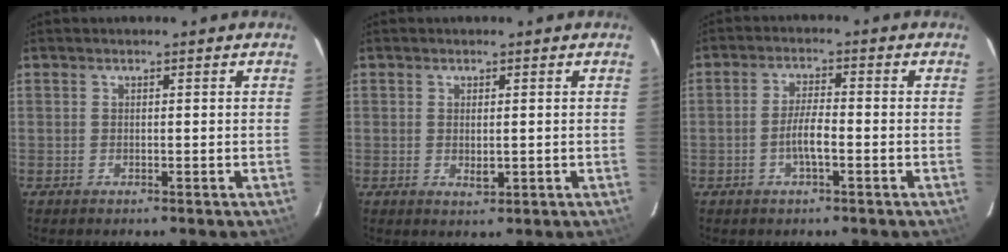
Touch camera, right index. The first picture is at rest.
{"total": 2.3, "force": [-0.2, 1.0, 2.1], "torque": [-0.035, -0.003, 0.000]}
{"total": 4.4, "force": [-1.6, 0.8, 4.1], "torque": [-0.082, 0.004, -0.031]}